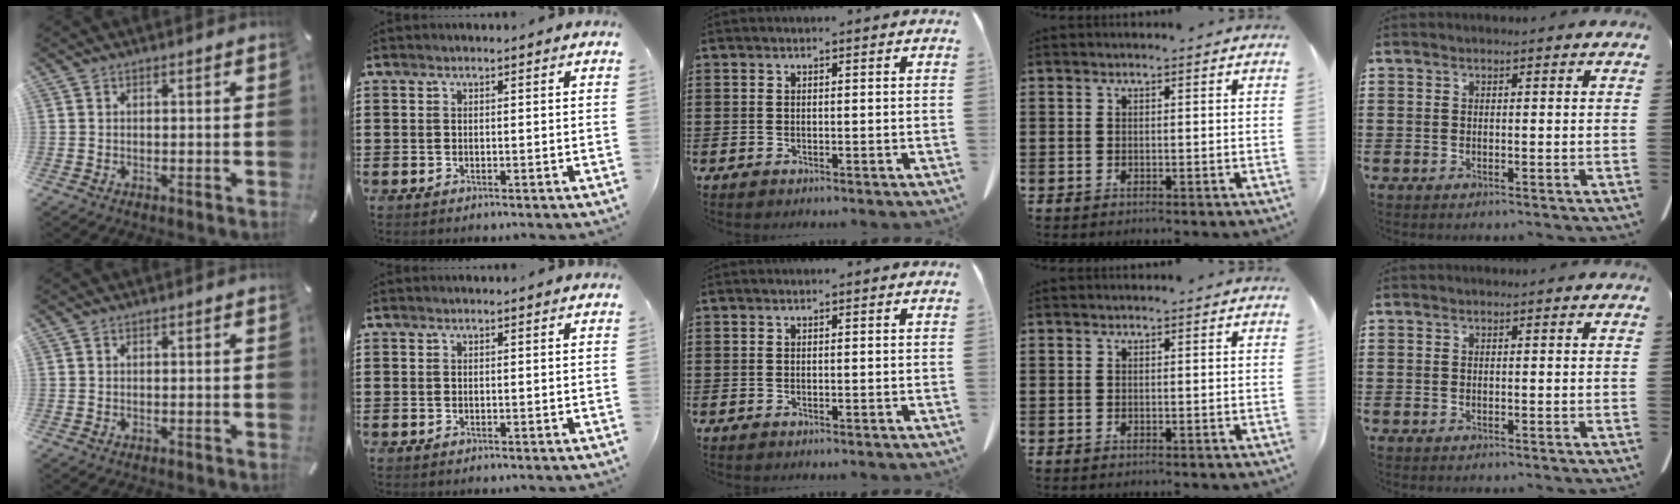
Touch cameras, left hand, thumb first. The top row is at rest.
{}